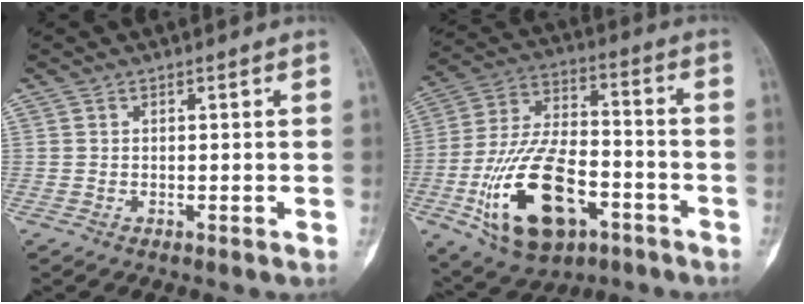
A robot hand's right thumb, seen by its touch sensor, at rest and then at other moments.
{"total": 20.9, "force": [-8.1, 11.4, 15.5], "torque": [-0.276, 0.043, -0.131]}